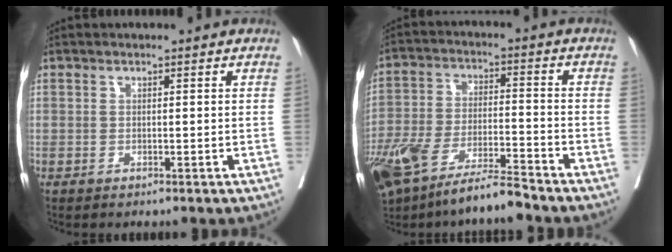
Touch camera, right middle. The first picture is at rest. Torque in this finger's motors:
{"motor_torque": [0.56, -0.58, 0.43, 0.21]}